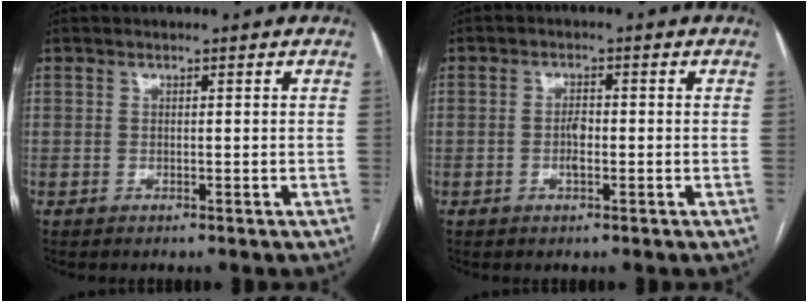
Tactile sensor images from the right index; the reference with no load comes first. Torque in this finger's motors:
{"motor_torque": [0.79, 0.01, 0.13, 0.06]}